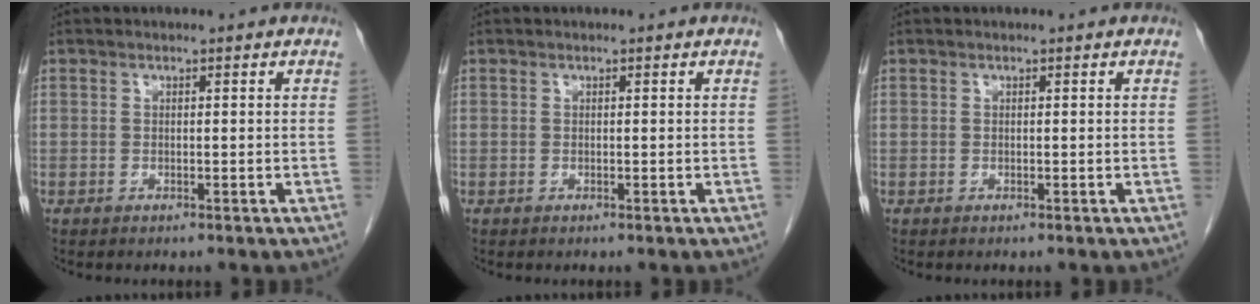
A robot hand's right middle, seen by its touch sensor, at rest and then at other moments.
{"total": 0.0}
{"total": 0.0}